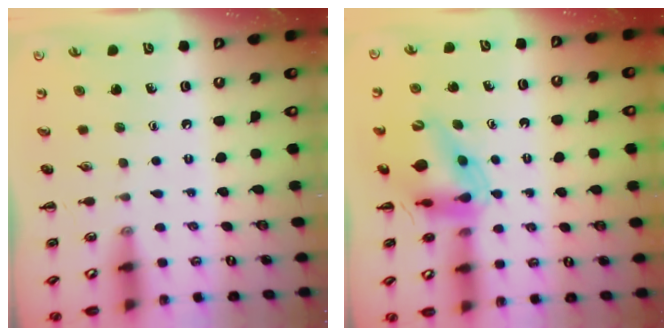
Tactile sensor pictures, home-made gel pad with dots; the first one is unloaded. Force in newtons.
{"total": 11.7, "press": 11.2, "slide": 3.4}